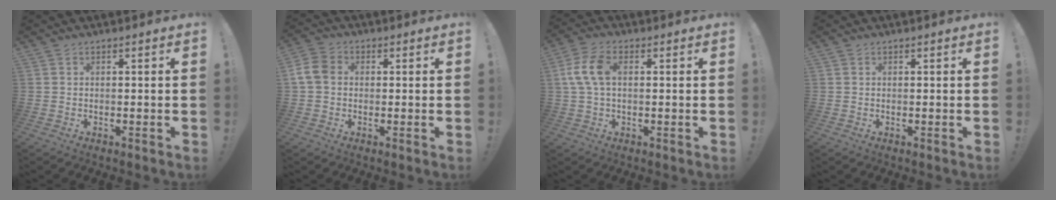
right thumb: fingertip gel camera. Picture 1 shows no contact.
{"total": 7.4, "force": [0.5, 5.7, 4.7], "torque": [-0.102, 0.011, 0.015]}
{"total": 8.4, "force": [1.2, 4.9, 6.6], "torque": [-0.137, 0.006, 0.026]}
{"total": 0.0}